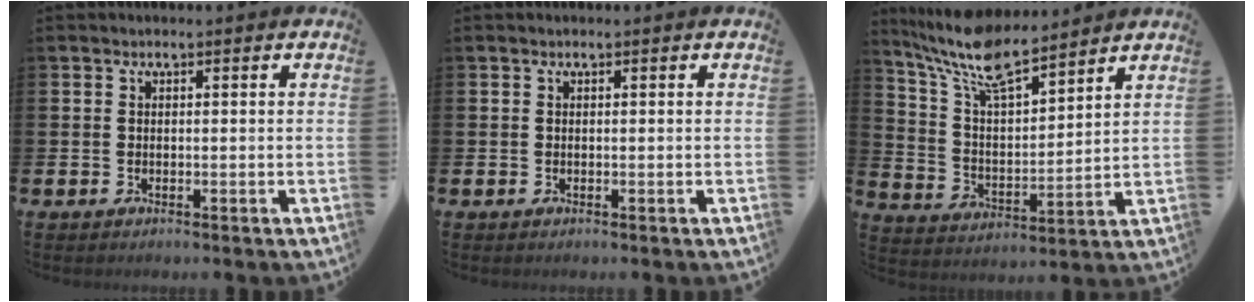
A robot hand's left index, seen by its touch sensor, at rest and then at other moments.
{"total": 0.0}
{"total": 9.5, "force": [8.3, 2.1, 4.2], "torque": [-0.114, -0.038, 0.150]}